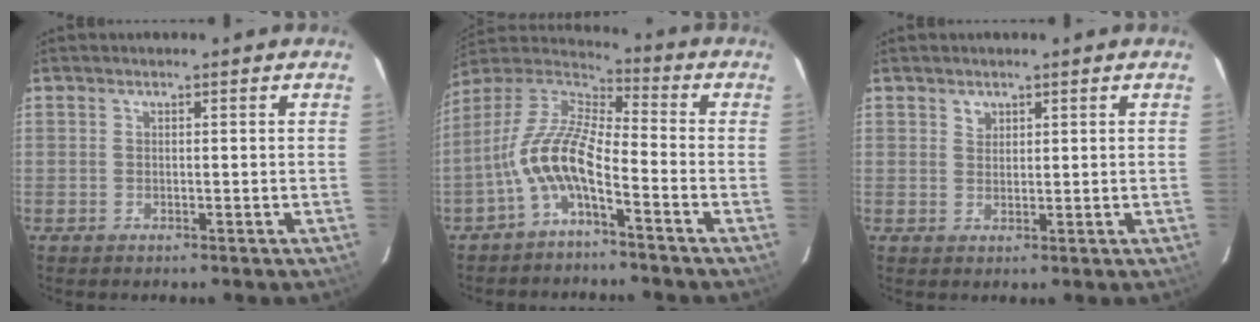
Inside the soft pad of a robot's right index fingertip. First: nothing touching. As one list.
[{"total": 11.5, "force": [-4.9, 3.6, 9.8], "torque": [-0.208, 0.010, -0.101]}, {"total": 1.6, "force": [1.0, 1.2, 0.3], "torque": [0.002, 0.005, 0.018]}]